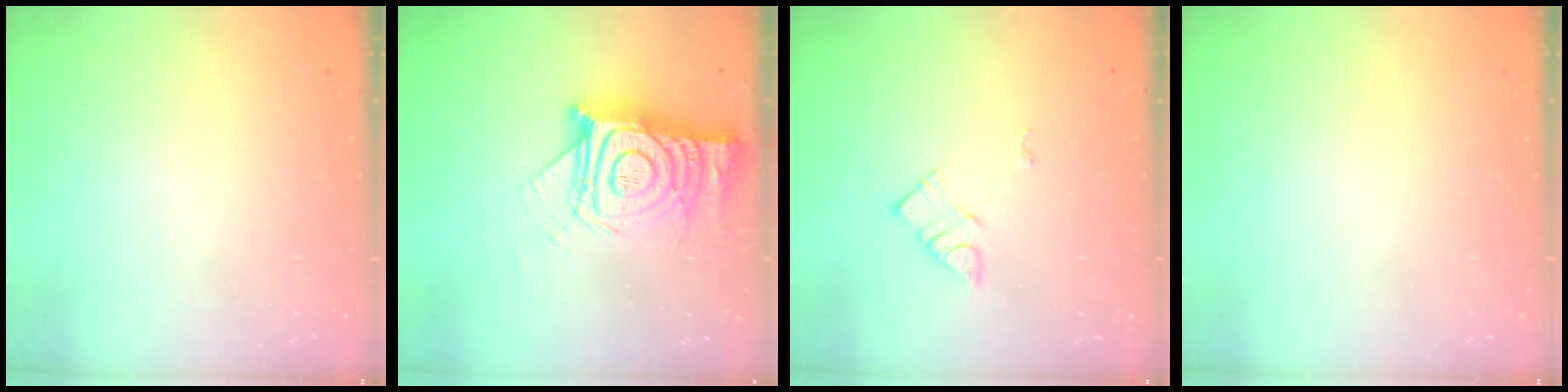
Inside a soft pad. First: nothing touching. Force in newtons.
{"total": 18.4, "press": 18.4, "slide": 1.5}
{"total": 7.4, "press": 7.4, "slide": 0.2}
{"total": 0.0}